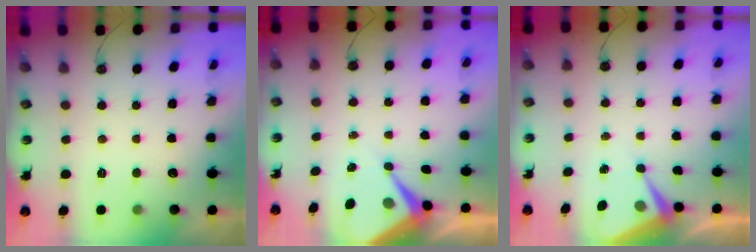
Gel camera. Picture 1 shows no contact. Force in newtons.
{"total": 6.9, "press": 6.9, "slide": 0.7}
{"total": 7.0, "press": 7.0, "slide": 0.3}